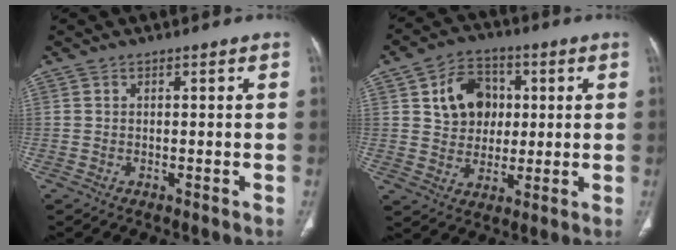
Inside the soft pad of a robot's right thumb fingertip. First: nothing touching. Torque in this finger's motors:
{"motor_torque": [-0.72, 0.91, -0.33, -0.04, 0.20]}